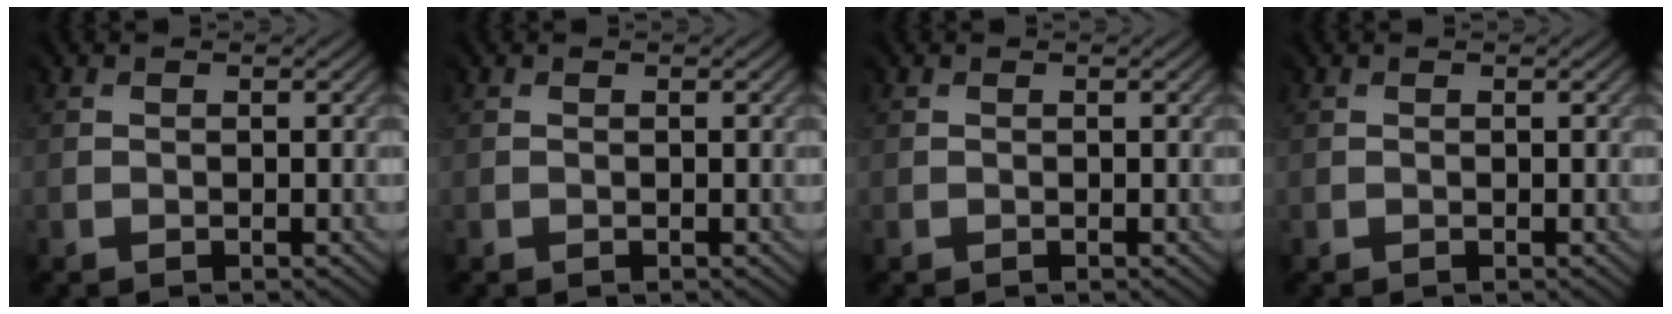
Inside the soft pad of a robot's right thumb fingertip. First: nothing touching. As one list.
[{"total": 0.0}, {"total": 0.0}, {"total": 0.0}]